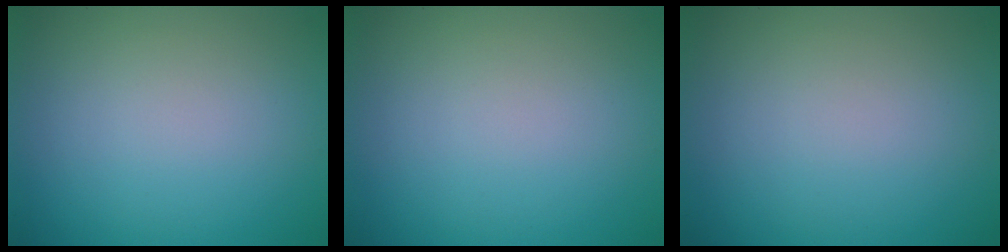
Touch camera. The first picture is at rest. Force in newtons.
{"total": 0.0}
{"total": 0.0}